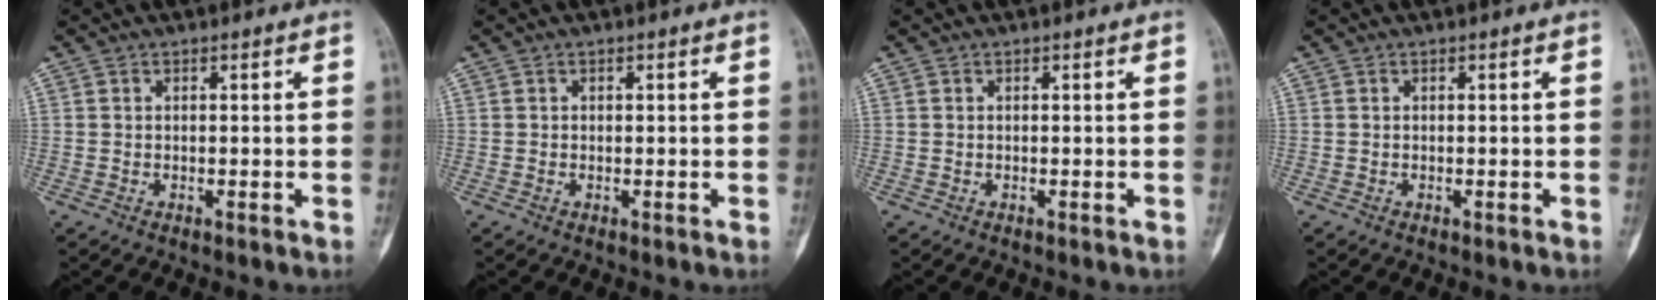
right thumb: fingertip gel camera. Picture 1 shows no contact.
{"total": 0.0}
{"total": 0.0}
{"total": 0.0}